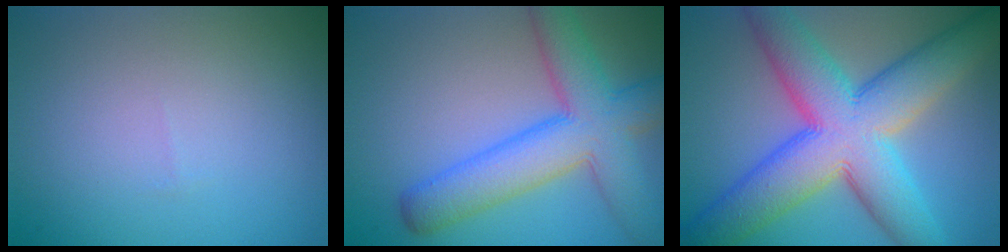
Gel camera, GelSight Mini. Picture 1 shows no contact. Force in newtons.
{"total": 8.4, "press": 8.4, "slide": 0.4}
{"total": 12.5, "press": 12.5, "slide": 0.4}